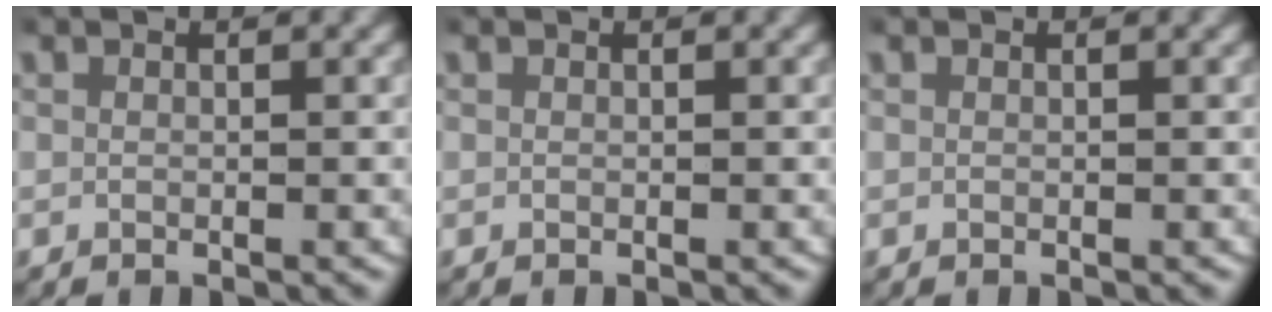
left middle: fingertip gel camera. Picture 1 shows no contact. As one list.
[{"total": 0.0}, {"total": 0.0}]